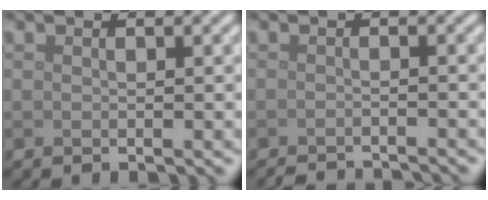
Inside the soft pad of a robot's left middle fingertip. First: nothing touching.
{"total": 3.2, "force": [-3.1, 0.4, 0.8], "torque": [-0.014, 0.000, -0.047]}